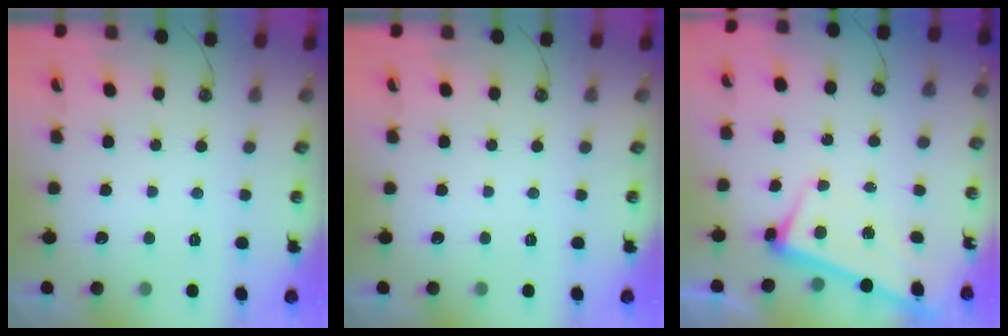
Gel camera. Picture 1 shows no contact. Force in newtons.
{"total": 0.0}
{"total": 2.6, "press": 2.5, "slide": 0.6}